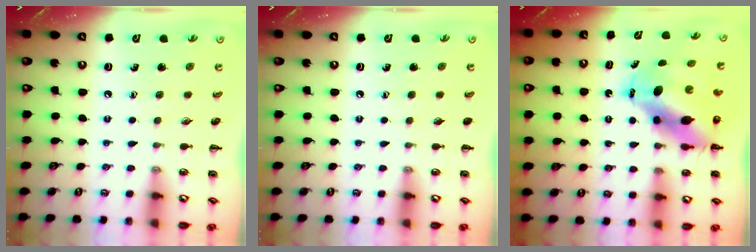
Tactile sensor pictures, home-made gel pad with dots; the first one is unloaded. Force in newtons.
{"total": 0.0}
{"total": 11.0, "press": 10.6, "slide": 3.1}